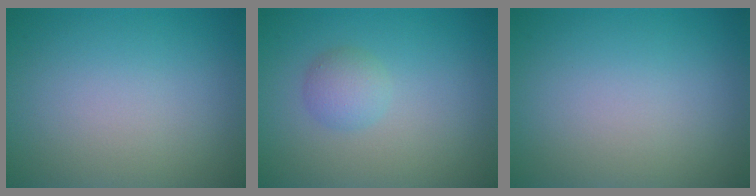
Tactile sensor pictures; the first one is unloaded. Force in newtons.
{"total": 1.8, "press": 1.8, "slide": 0.1}
{"total": 0.0}